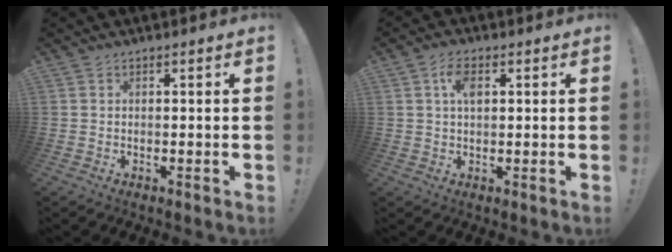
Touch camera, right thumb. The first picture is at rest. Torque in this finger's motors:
{"motor_torque": [0.29, 1.41, 0.66, -0.28, 0.18]}